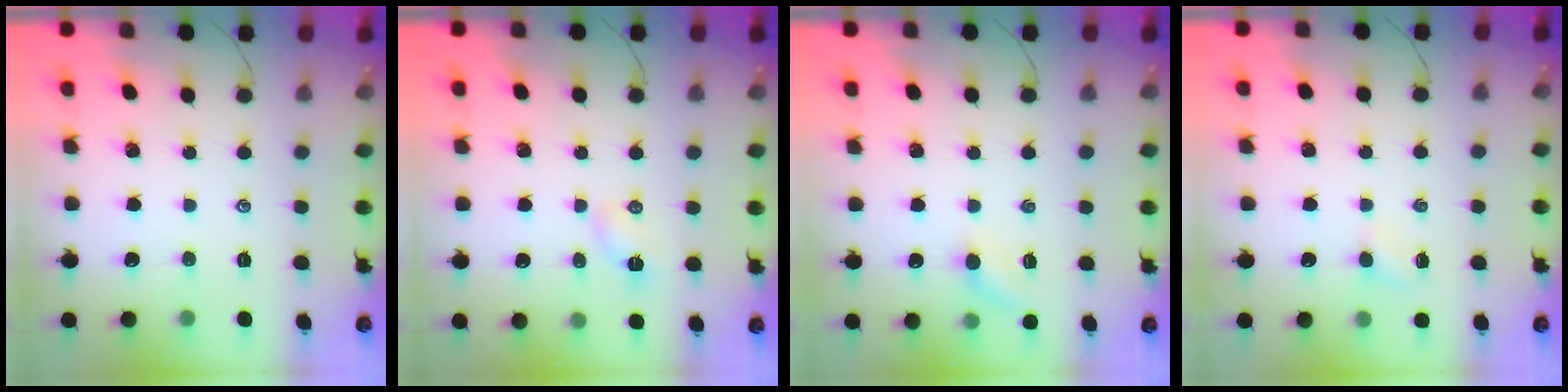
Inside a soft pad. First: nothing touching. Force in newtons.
{"total": 2.9, "press": 2.7, "slide": 1.0}
{"total": 5.4, "press": 5.2, "slide": 1.2}
{"total": 2.6, "press": 2.5, "slide": 0.9}